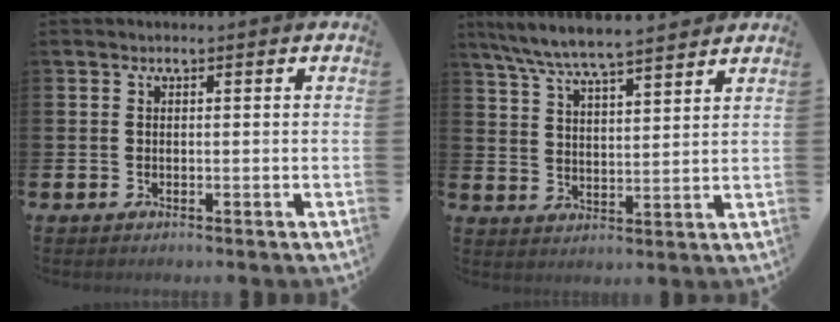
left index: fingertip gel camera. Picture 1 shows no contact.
{"total": 7.2, "force": [6.8, 0.3, 2.2], "torque": [-0.063, -0.035, 0.122]}